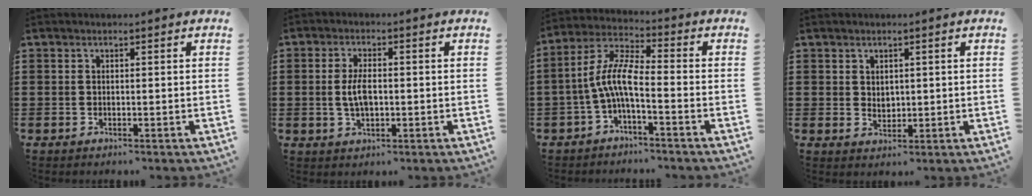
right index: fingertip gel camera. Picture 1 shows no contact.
{"total": 4.6, "force": [0.0, 2.1, 4.1], "torque": [-0.094, 0.000, -0.006]}
{"total": 7.1, "force": [-2.1, 1.5, 6.6], "torque": [-0.154, -0.010, -0.046]}
{"total": 1.6, "force": [1.0, 1.3, 0.4], "torque": [-0.011, 0.007, 0.017]}